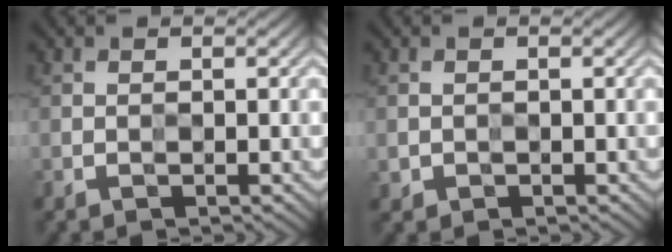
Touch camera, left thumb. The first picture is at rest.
{"total": 0.8, "force": [-0.2, 0.7, 0.2], "torque": [-0.006, -0.008, -0.004]}